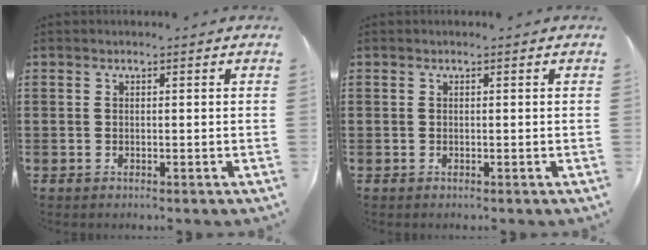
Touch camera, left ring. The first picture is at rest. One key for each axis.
{"total": 0.0}